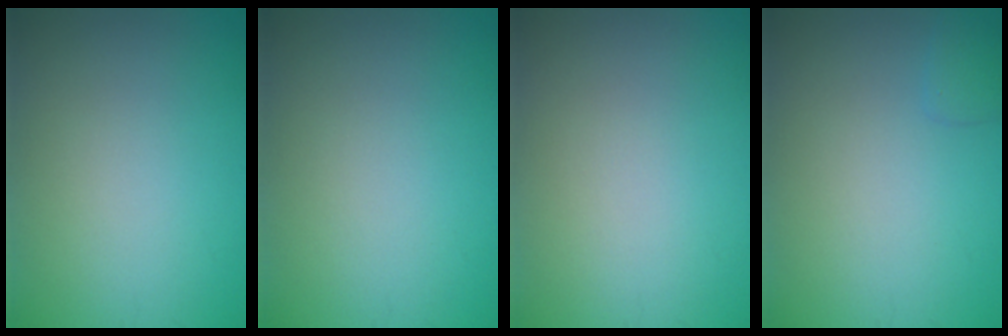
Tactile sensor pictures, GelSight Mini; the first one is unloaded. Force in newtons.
{"total": 0.0}
{"total": 0.0}
{"total": 0.9, "press": 0.9, "slide": 0.1}